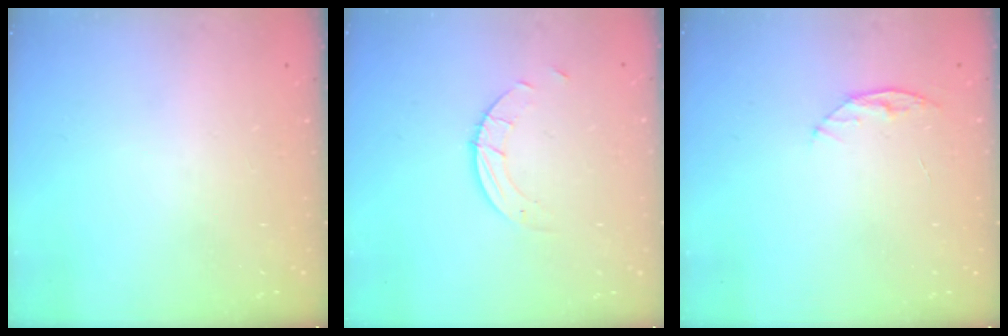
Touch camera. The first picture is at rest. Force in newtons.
{"total": 2.5, "press": 2.5, "slide": 0.2}
{"total": 5.1, "press": 5.1, "slide": 0.5}